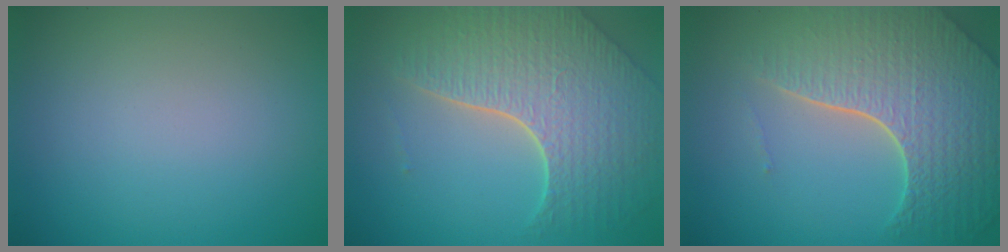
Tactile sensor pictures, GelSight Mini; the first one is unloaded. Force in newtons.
{"total": 7.6, "press": 5.5, "slide": 5.2}
{"total": 8.3, "press": 5.8, "slide": 6.0}